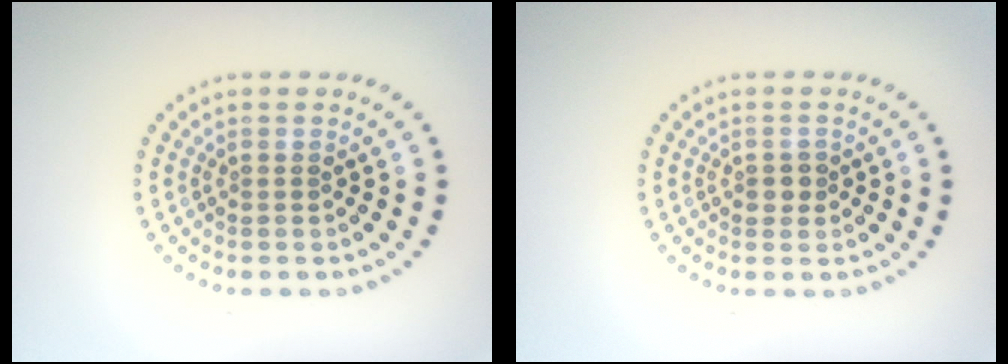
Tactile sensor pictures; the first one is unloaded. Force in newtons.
{"total": 1.2, "press": 1.1, "slide": 0.4}